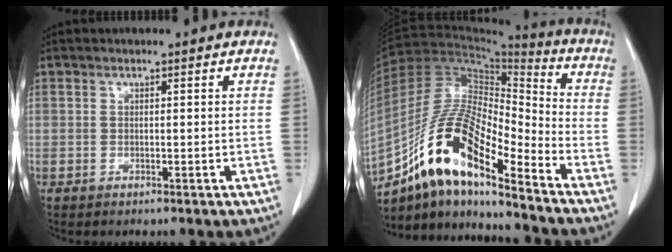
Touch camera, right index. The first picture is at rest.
{"total": 16.4, "force": [-10.9, 3.4, 11.8], "torque": [-0.229, 0.018, -0.193]}